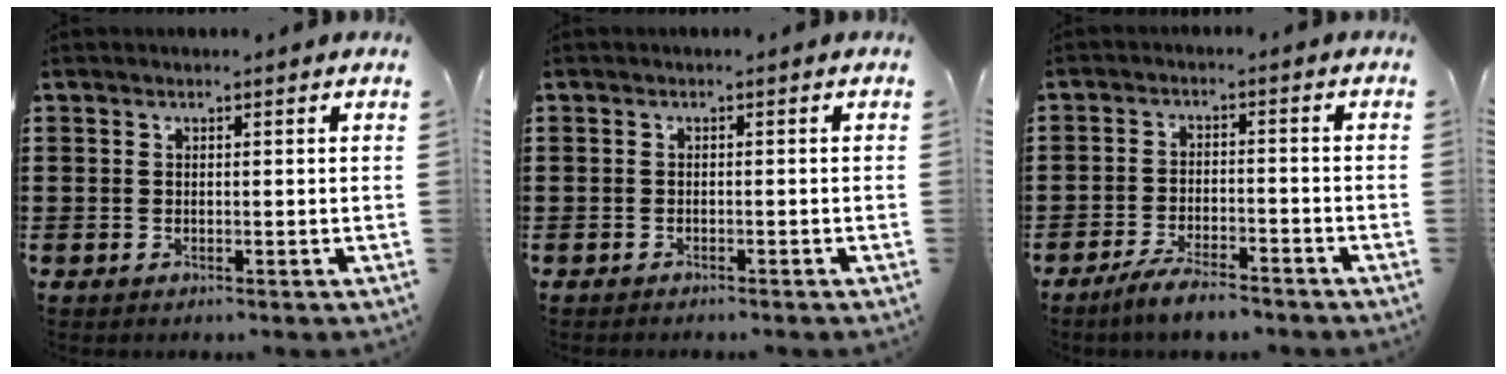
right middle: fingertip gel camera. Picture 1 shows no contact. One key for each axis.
{"total": 0.8, "fx": -0.8, "fy": 0.1, "fz": 0.0, "tx": -0.001, "ty": 0.002, "tz": -0.017}
{"total": 4.7, "fx": -4.2, "fy": 0.6, "fz": 2.0, "tx": -0.046, "ty": -0.002, "tz": -0.084}